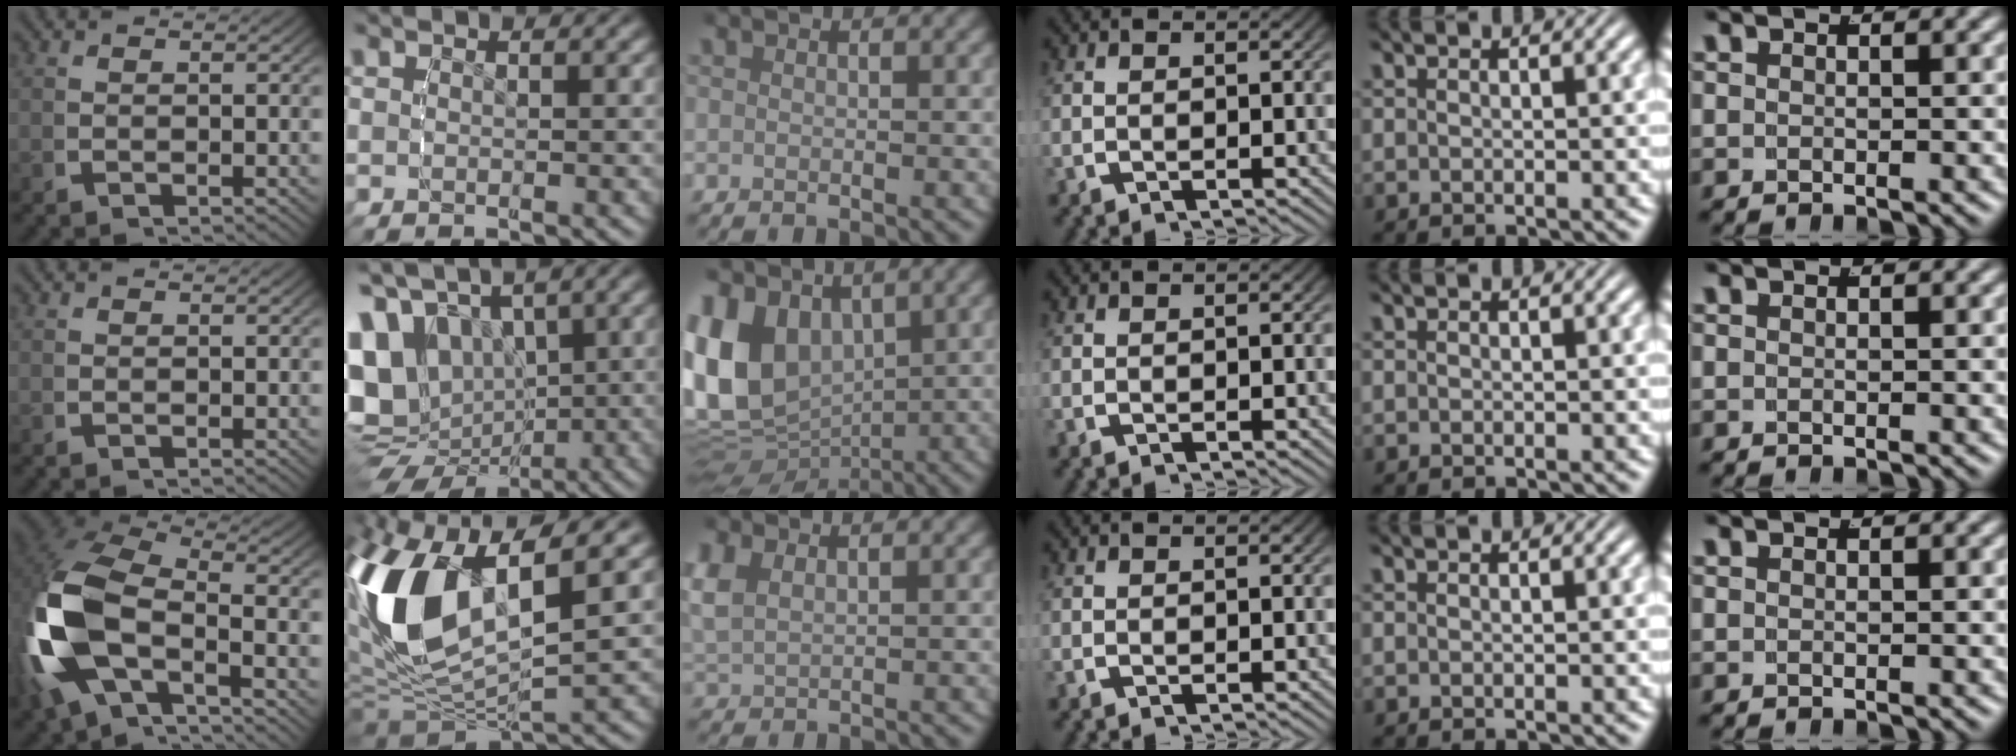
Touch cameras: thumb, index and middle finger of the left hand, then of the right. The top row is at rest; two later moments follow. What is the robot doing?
{"motion": "lift_and_place", "object": "pen"}